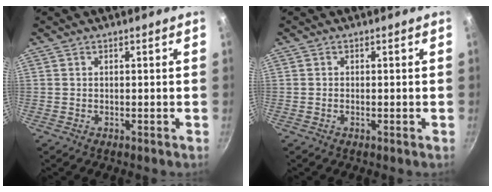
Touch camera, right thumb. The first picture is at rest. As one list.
[{"total": 0.5, "force": [-0.2, 0.2, 0.5], "torque": [-0.009, 0.001, -0.004]}]